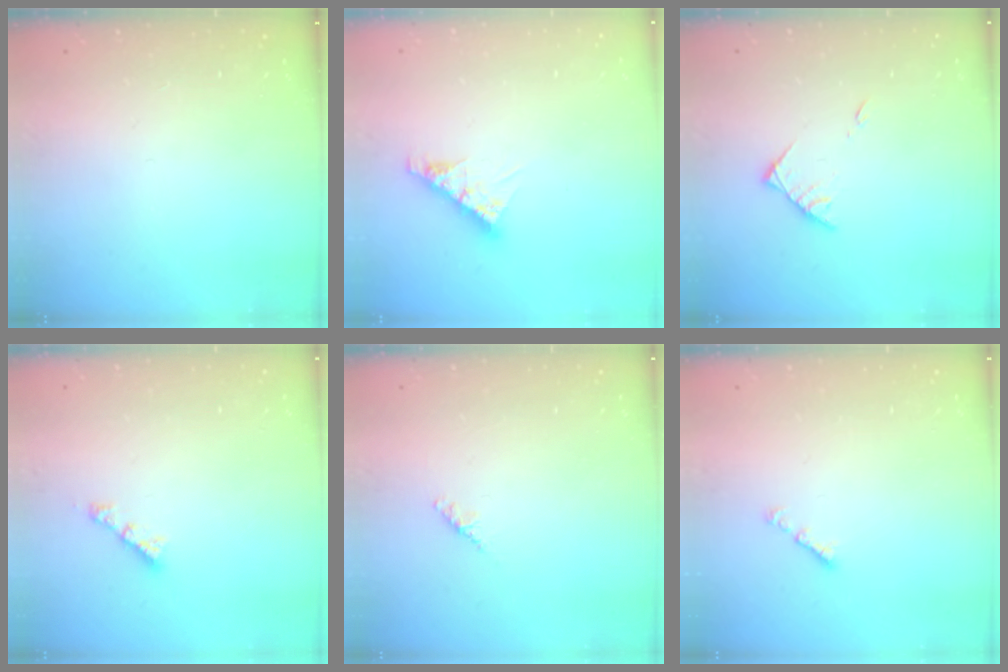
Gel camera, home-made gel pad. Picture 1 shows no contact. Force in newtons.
{"total": 8.0, "press": 8.0, "slide": 0.7}
{"total": 4.2, "press": 4.1, "slide": 0.6}
{"total": 2.4, "press": 2.4, "slide": 0.3}
{"total": 1.8, "press": 1.7, "slide": 0.6}
{"total": 1.3, "press": 1.2, "slide": 0.5}